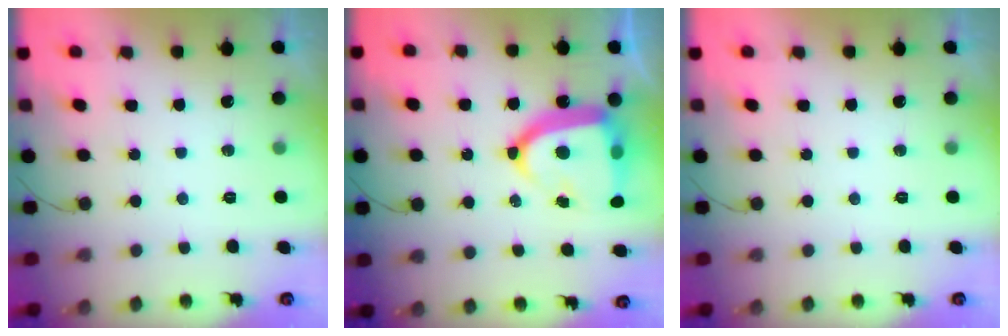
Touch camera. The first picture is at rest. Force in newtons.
{"total": 18.2, "press": 18.2, "slide": 0.7}
{"total": 0.0}